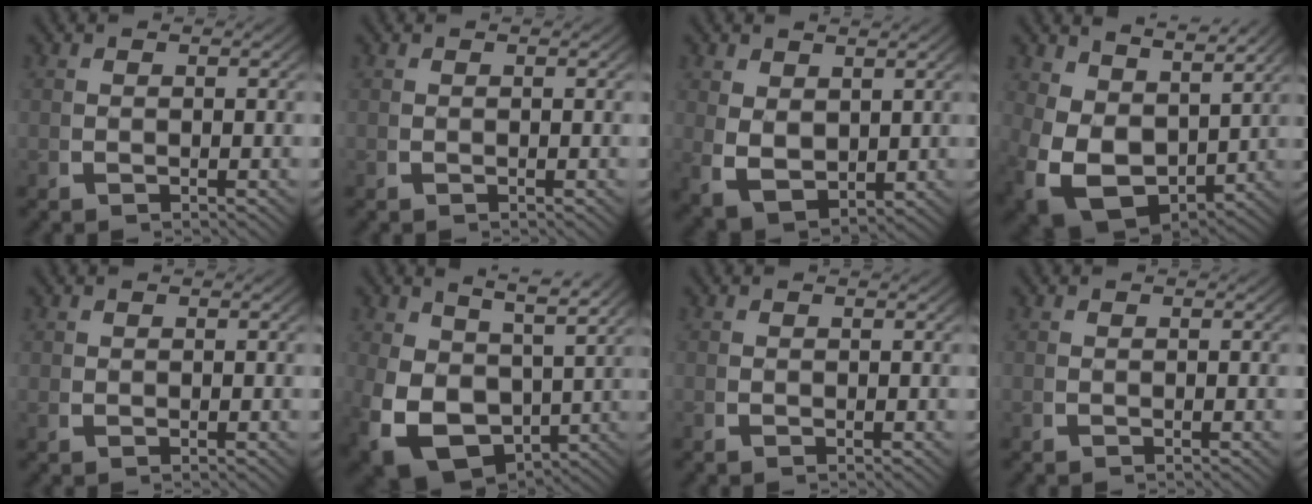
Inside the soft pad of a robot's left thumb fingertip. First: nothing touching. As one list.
[{"total": 0.0}, {"total": 5.8, "force": [-0.1, 4.4, 3.7], "torque": [-0.099, -0.035, 0.022]}, {"total": 9.3, "force": [-2.3, 6.4, 6.4], "torque": [-0.163, -0.065, -0.014]}, {"total": 0.5, "force": [0.4, 0.3, 0.2], "torque": [-0.005, -0.002, 0.011]}, {"total": 11.0, "force": [-2.2, 7.8, 7.5], "torque": [-0.171, -0.060, -0.008]}, {"total": 0.0}, {"total": 0.0}]